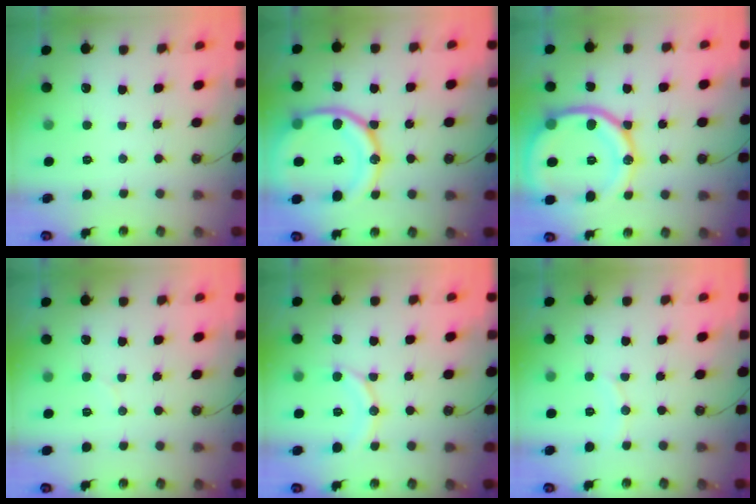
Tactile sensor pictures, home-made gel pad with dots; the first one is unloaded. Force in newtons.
{"total": 22.3, "press": 22.2, "slide": 2.5}
{"total": 21.9, "press": 21.8, "slide": 2.5}
{"total": 2.7, "press": 2.7, "slide": 0.2}
{"total": 11.5, "press": 11.5, "slide": 1.0}
{"total": 6.8, "press": 6.8, "slide": 0.5}